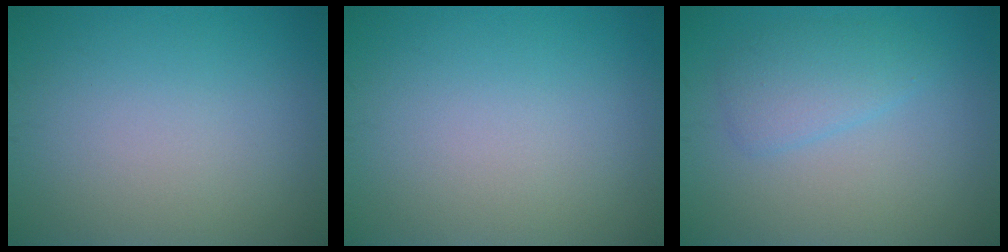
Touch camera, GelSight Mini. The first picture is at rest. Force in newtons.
{"total": 0.0}
{"total": 2.6, "press": 2.6, "slide": 0.1}